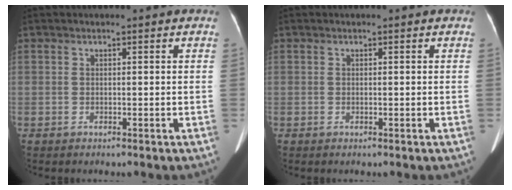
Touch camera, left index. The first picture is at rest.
{"total": 0.0}